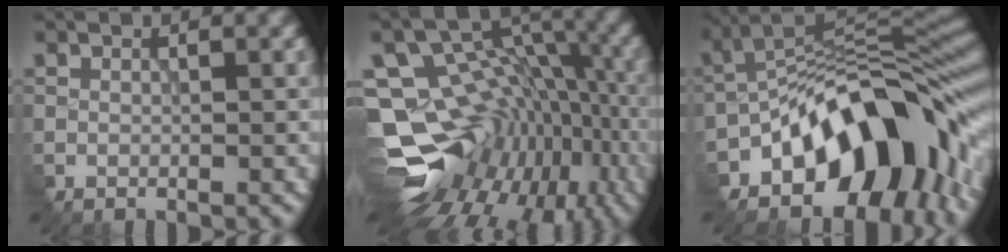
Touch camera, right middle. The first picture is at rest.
{"total": 14.7, "force": [-4.7, 10.6, 9.0], "torque": [-0.144, 0.012, -0.044]}
{"total": 12.8, "force": [-6.1, 7.1, 8.7], "torque": [-0.109, 0.008, -0.119]}